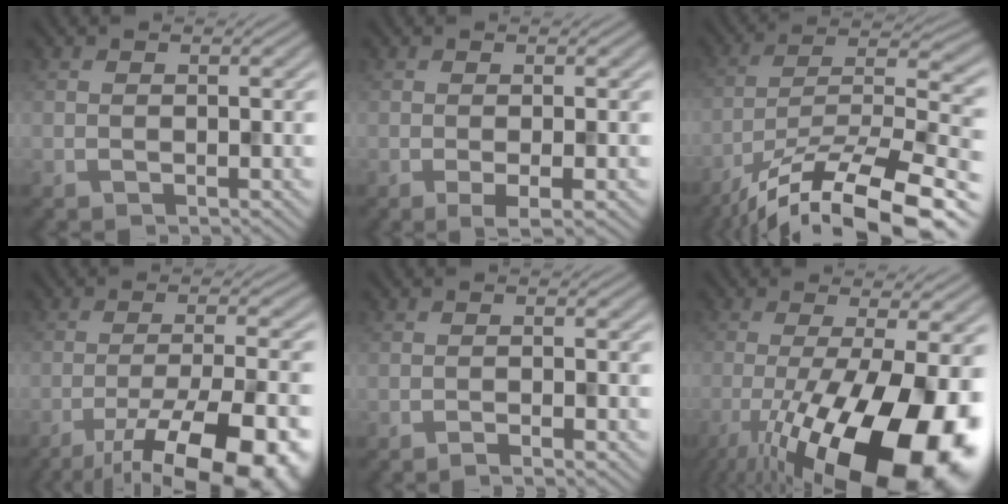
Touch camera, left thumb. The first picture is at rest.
{"total": 2.3, "force": [-0.6, 0.3, 2.2], "torque": [-0.042, -0.002, -0.013]}
{"total": 16.0, "force": [-11.2, 4.4, 10.6], "torque": [-0.190, -0.004, -0.197]}
{"total": 17.3, "force": [-11.2, 5.0, 12.2], "torque": [-0.157, -0.025, -0.156]}
{"total": 1.7, "force": [-1.0, 0.2, 1.3], "torque": [-0.016, 0.005, -0.023]}
{"total": 20.0, "force": [-8.5, 6.2, 17.0], "torque": [-0.288, -0.032, -0.130]}